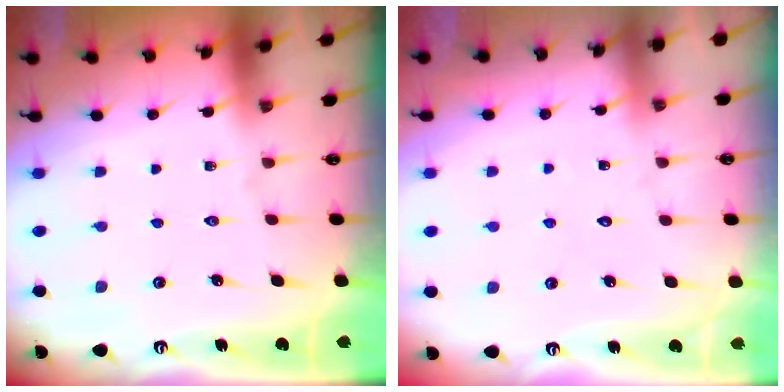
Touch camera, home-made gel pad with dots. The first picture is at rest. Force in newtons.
{"total": 4.0, "press": 4.0, "slide": 0.3}